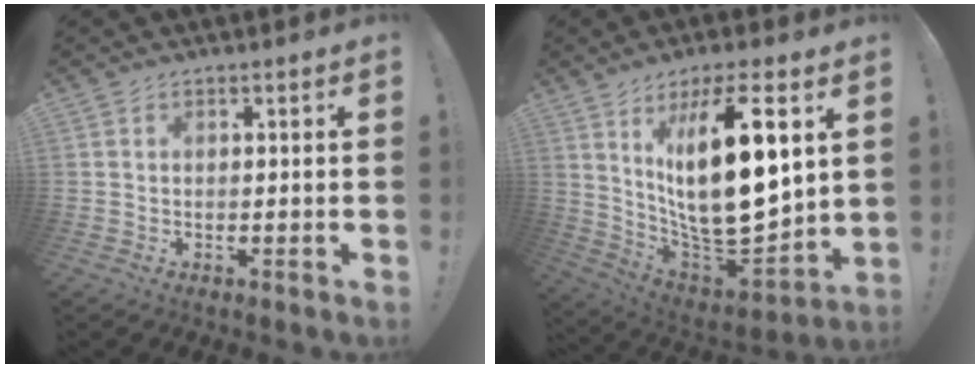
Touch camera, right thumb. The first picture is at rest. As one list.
[{"total": 22.7, "force": [7.7, 8.0, 19.8], "torque": [-0.351, -0.061, 0.125]}]